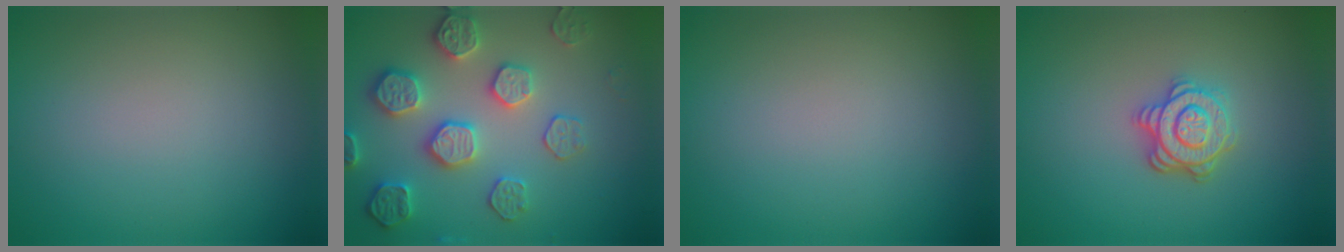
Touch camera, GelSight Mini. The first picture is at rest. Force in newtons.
{"total": 5.1, "press": 4.9, "slide": 1.4}
{"total": 0.0}
{"total": 4.0, "press": 3.2, "slide": 2.5}